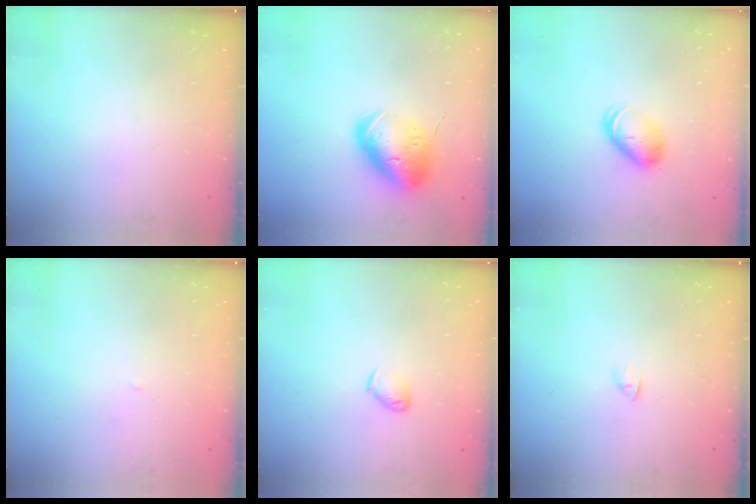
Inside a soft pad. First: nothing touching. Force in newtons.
{"total": 16.2, "press": 16.0, "slide": 2.7}
{"total": 7.8, "press": 7.8, "slide": 0.5}
{"total": 1.6, "press": 1.6, "slide": 0.3}
{"total": 3.9, "press": 3.9, "slide": 0.7}
{"total": 2.4, "press": 2.3, "slide": 0.7}